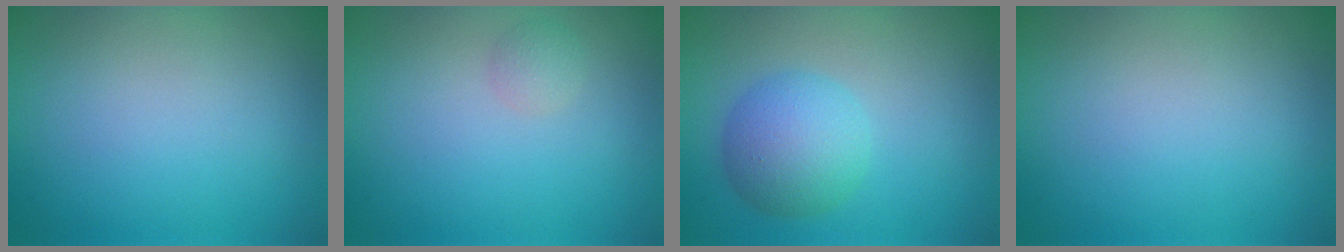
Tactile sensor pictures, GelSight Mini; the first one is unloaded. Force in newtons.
{"total": 1.0, "press": 1.0, "slide": 0.1}
{"total": 4.4, "press": 4.4, "slide": 0.1}
{"total": 0.0}